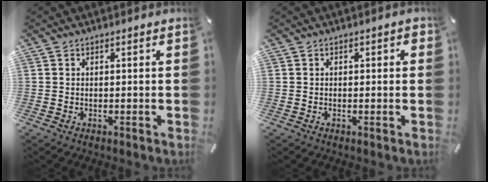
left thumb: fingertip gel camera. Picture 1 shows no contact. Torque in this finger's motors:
{"motor_torque": [-0.11, -0.42, -0.02, 0.28, 0.04]}